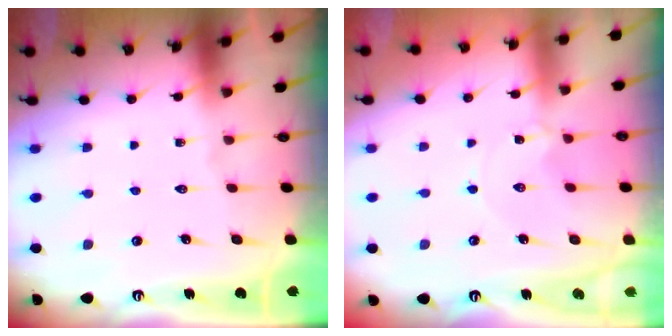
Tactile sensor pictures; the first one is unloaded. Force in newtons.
{"total": 0.6, "press": 0.5, "slide": 0.2}